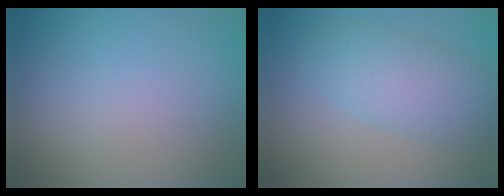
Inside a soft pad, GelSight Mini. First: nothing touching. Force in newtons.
{"total": 4.9, "press": 4.9, "slide": 0.1}